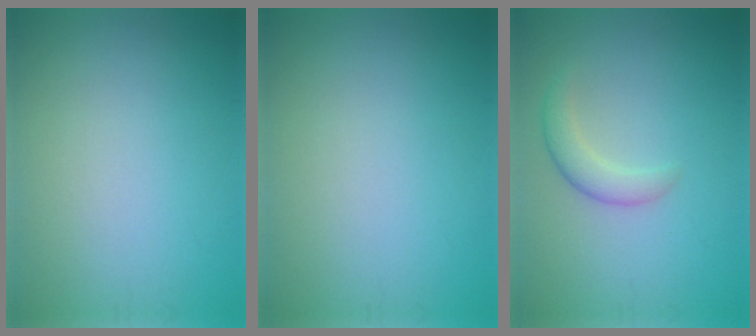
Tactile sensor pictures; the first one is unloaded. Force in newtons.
{"total": 0.0}
{"total": 2.2, "press": 2.2, "slide": 0.1}